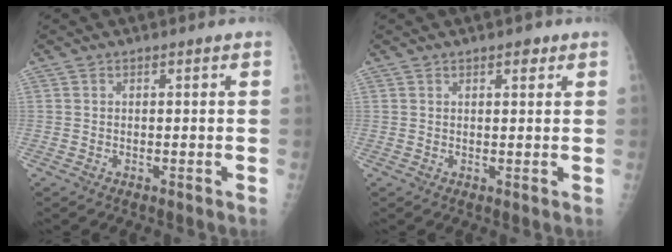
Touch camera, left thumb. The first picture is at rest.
{"total": 1.9, "force": [1.2, 0.9, 1.2], "torque": [-0.009, -0.004, 0.015]}